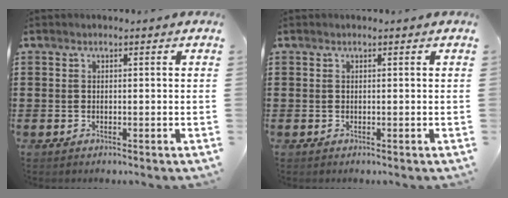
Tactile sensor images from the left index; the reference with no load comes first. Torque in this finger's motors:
{"motor_torque": [-0.26, 0.33, 0.00, -0.01]}